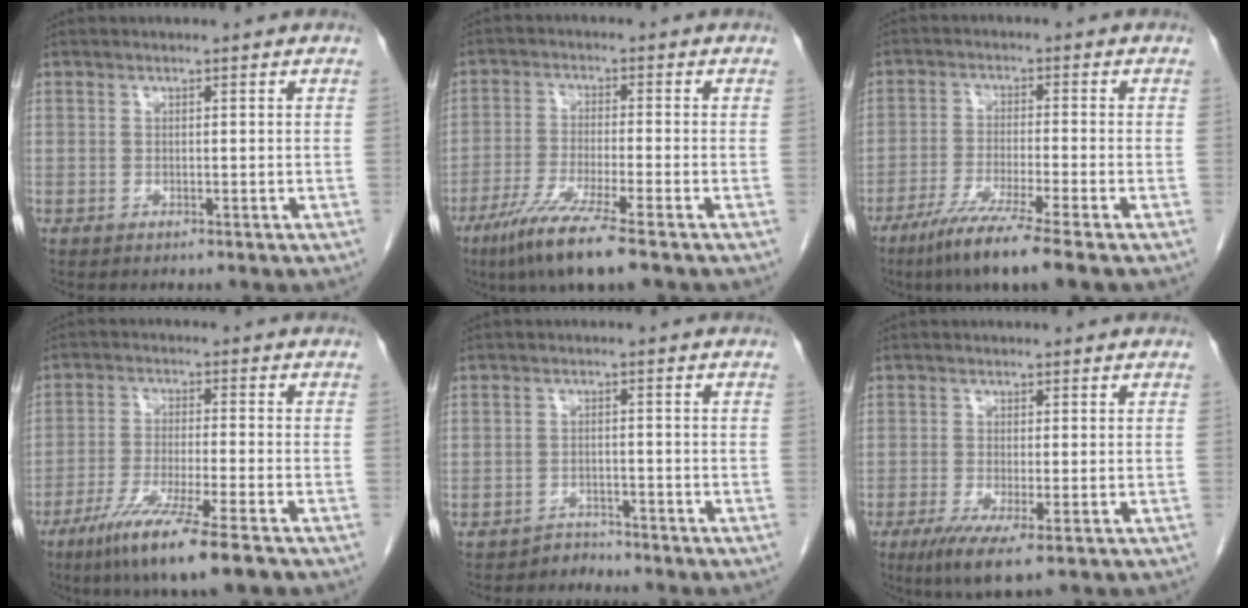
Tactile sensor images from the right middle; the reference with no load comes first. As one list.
[{"total": 9.3, "force": [-6.1, -0.4, 6.9], "torque": [-0.133, -0.030, -0.111]}, {"total": 8.9, "force": [-6.3, -1.2, 6.2], "torque": [-0.111, -0.030, -0.113]}, {"total": 10.8, "force": [-7.2, -0.5, 8.1], "torque": [-0.149, -0.034, -0.124]}, {"total": 2.0, "force": [-1.7, 0.5, -0.9], "torque": [0.019, -0.002, -0.031]}, {"total": 5.4, "force": [-2.4, 0.7, 4.8], "torque": [-0.084, -0.016, -0.038]}]